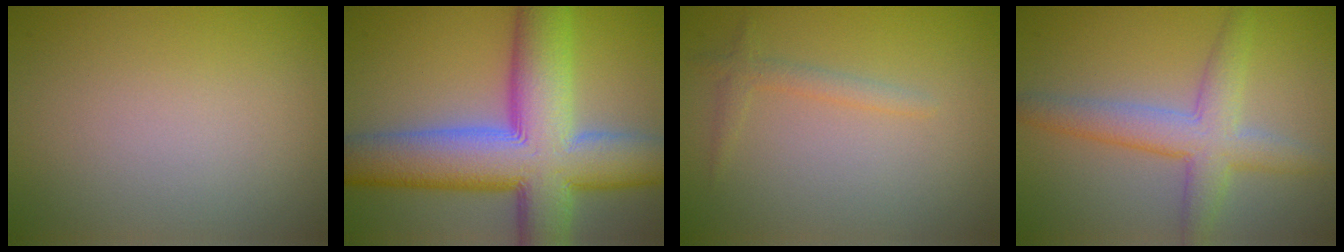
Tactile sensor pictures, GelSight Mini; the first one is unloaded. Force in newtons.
{"total": 13.7, "press": 13.7, "slide": 0.8}
{"total": 1.3, "press": 1.3, "slide": 0.1}
{"total": 4.7, "press": 4.7, "slide": 0.2}